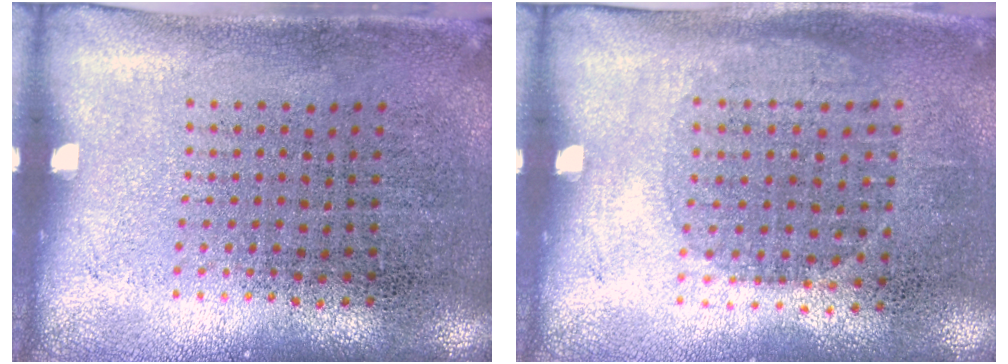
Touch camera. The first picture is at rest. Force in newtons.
{"total": 1.0, "press": 0.9, "slide": 0.4}